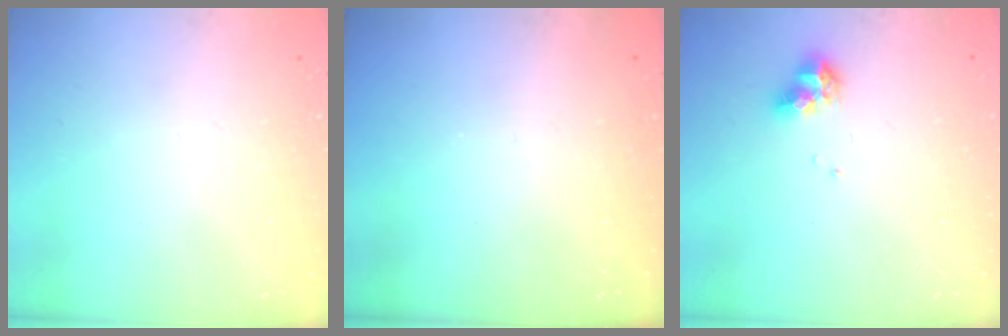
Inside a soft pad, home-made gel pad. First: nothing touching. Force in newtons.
{"total": 0.0}
{"total": 8.1, "press": 8.1, "slide": 0.5}